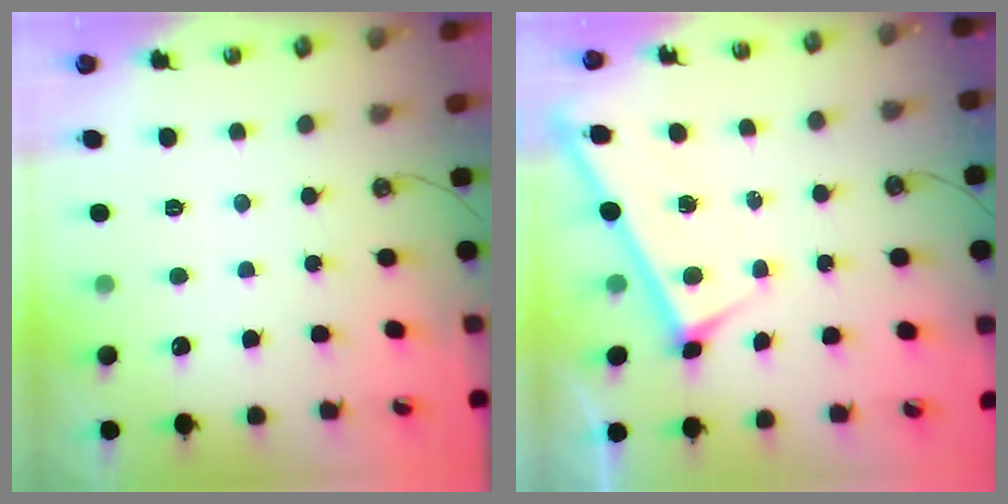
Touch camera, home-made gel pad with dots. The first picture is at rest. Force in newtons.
{"total": 2.9, "press": 2.9, "slide": 0.3}